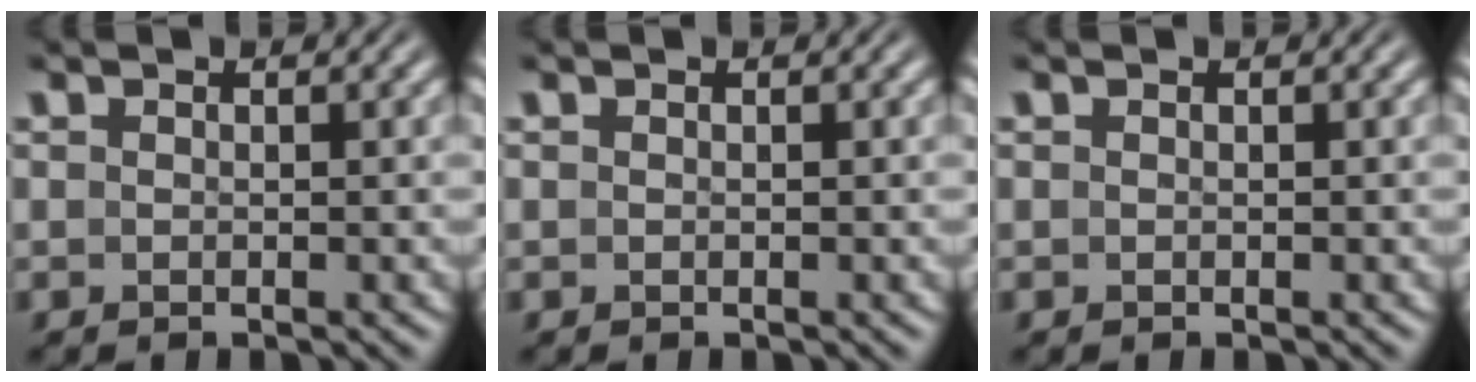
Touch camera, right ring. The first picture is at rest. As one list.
[{"total": 0.0}, {"total": 0.0}]